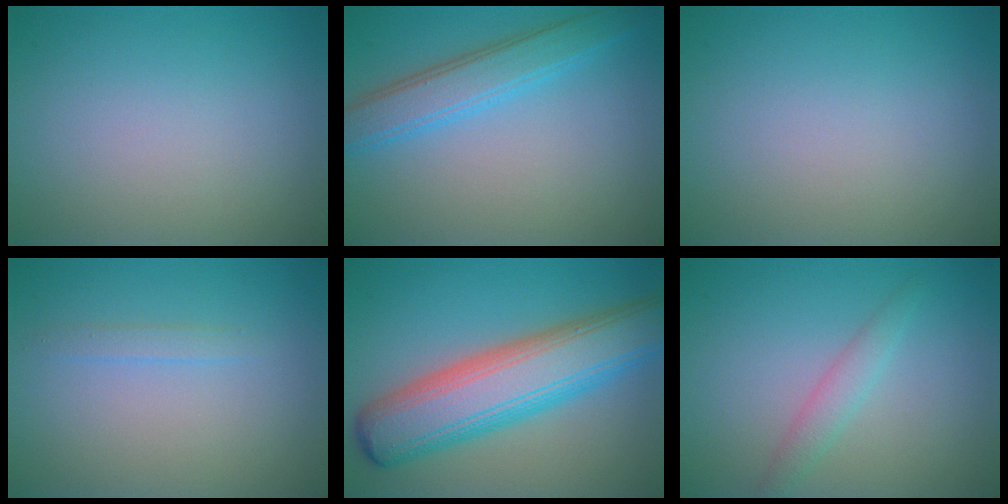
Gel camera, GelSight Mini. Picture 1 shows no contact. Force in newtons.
{"total": 4.0, "press": 4.0, "slide": 0.1}
{"total": 0.0}
{"total": 0.8, "press": 0.8, "slide": 0.1}
{"total": 9.6, "press": 9.6, "slide": 0.3}
{"total": 1.9, "press": 1.9, "slide": 0.0}